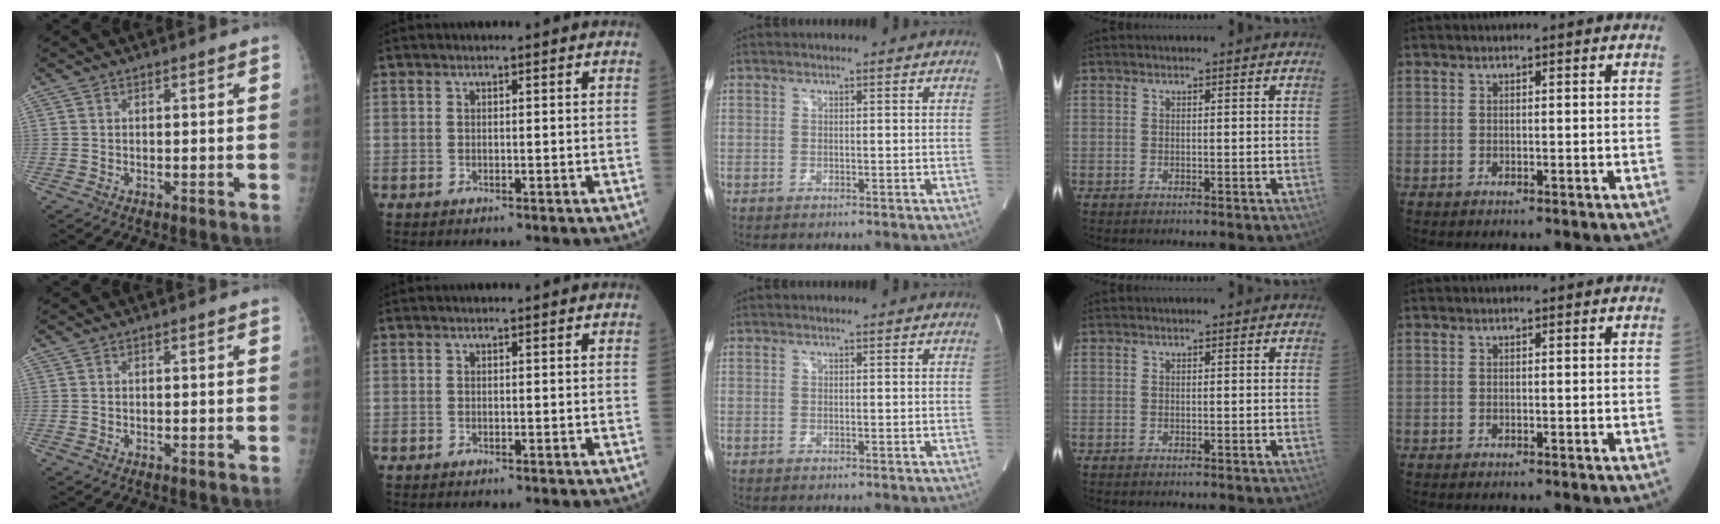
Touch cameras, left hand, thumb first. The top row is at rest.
{}